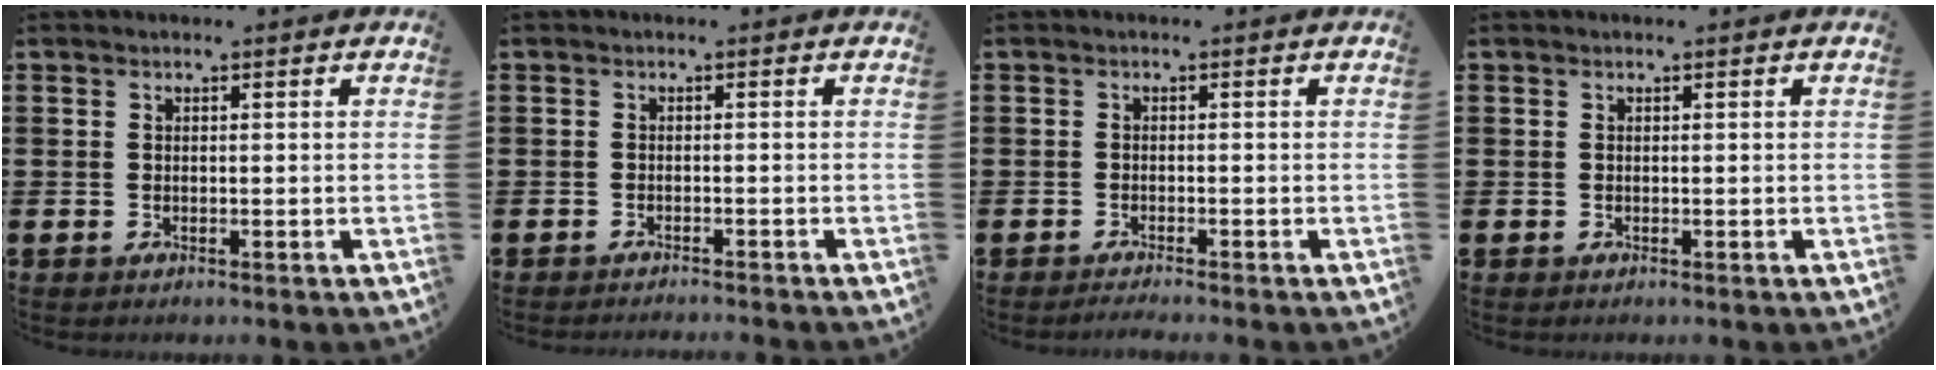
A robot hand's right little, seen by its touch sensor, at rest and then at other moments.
{"total": 0.8, "force": [-0.7, -0.2, 0.0], "torque": [0.001, 0.000, -0.016]}
{"total": 0.7, "force": [-0.6, -0.1, 0.4], "torque": [-0.006, -0.002, -0.011]}
{"total": 0.0}